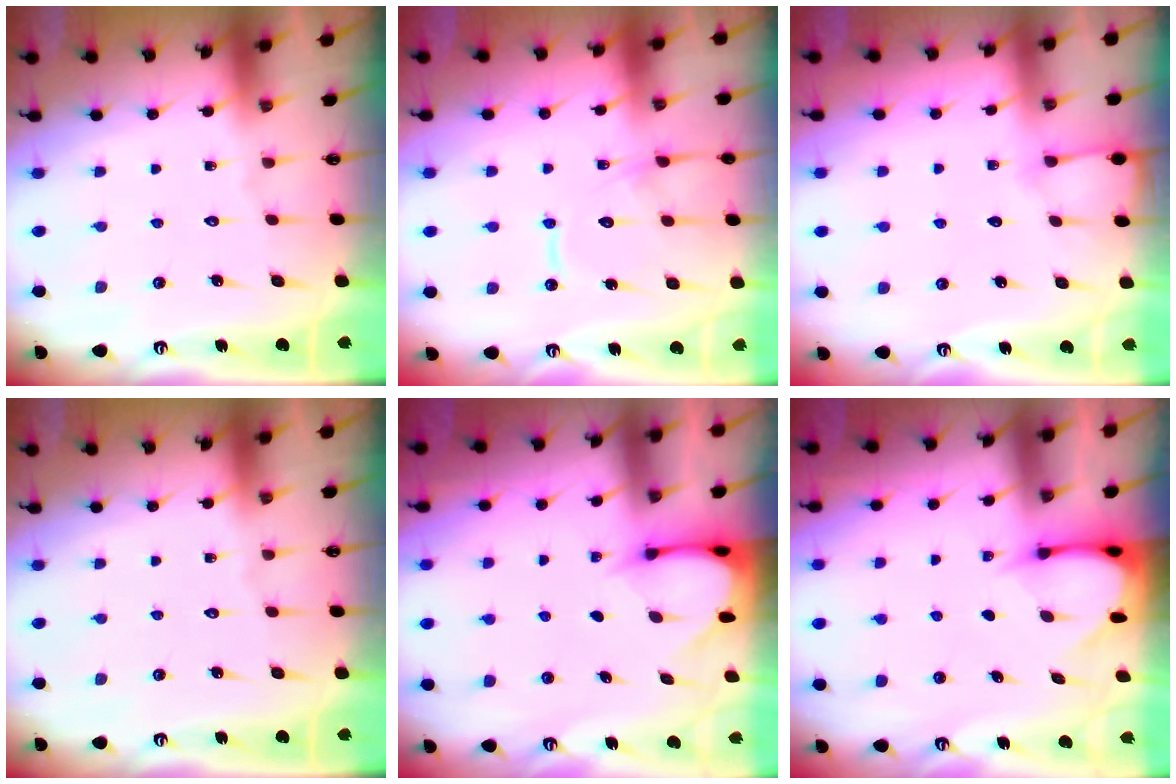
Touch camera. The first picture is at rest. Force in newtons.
{"total": 12.3, "press": 12.3, "slide": 1.2}
{"total": 4.0, "press": 3.9, "slide": 0.5}
{"total": 0.0}
{"total": 3.0, "press": 3.0, "slide": 0.2}
{"total": 3.5, "press": 3.5, "slide": 0.3}